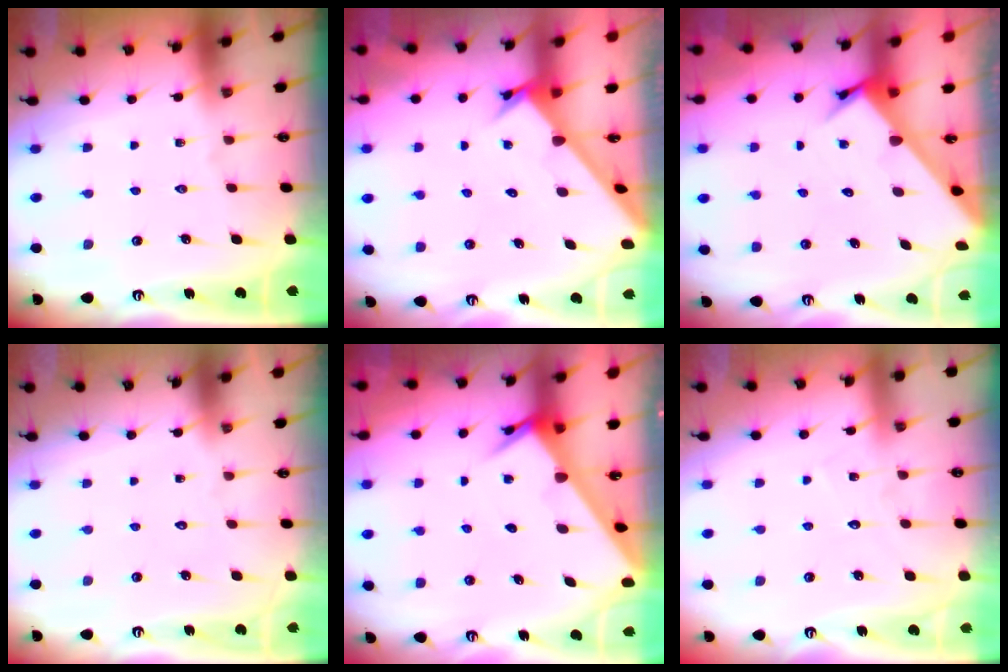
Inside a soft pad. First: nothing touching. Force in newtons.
{"total": 2.6, "press": 2.5, "slide": 0.3}
{"total": 3.4, "press": 3.4, "slide": 0.2}
{"total": 1.5, "press": 1.5, "slide": 0.1}
{"total": 3.6, "press": 3.6, "slide": 0.4}
{"total": 3.9, "press": 3.8, "slide": 0.4}